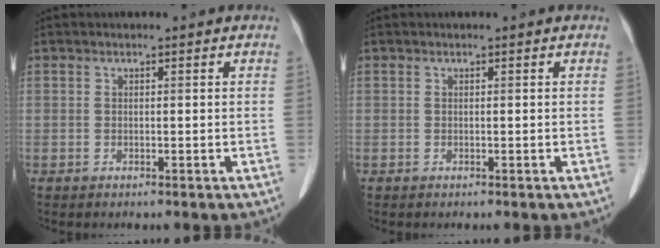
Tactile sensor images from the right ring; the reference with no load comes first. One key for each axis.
{"total": 0.0}